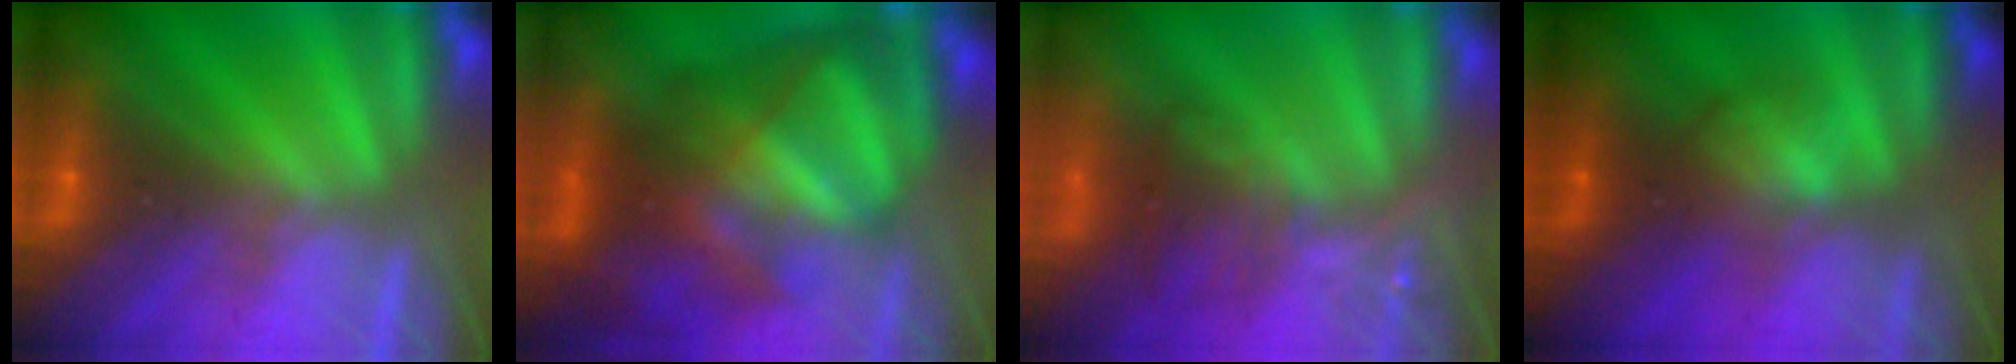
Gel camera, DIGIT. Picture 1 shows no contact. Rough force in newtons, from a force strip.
{"total": 9.3}
{"total": 3.9}
{"total": 2.0}